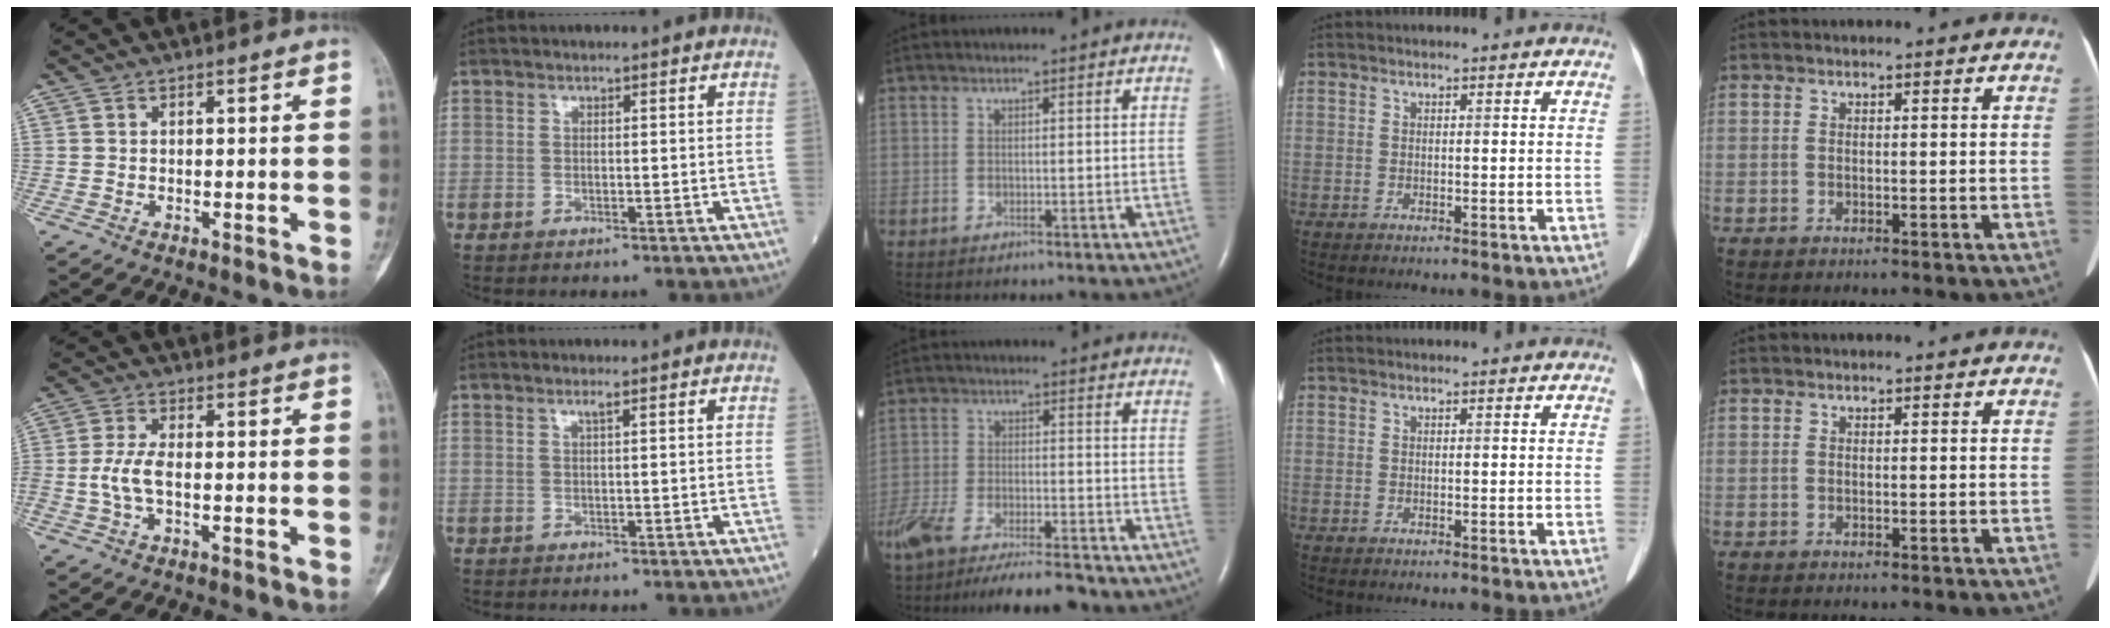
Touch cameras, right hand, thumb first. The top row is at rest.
{"thumb": {"total": 5.1, "force": [-1.0, 2.2, 4.5], "torque": [-0.112, 0.011, -0.021]}, "index": {"total": 0.9, "force": [0.5, -0.1, 0.7], "torque": [-0.016, 0.000, 0.010]}, "middle": {"total": 15.8, "force": [-13.5, 2.8, 7.6], "torque": [-0.153, -0.019, -0.217]}}